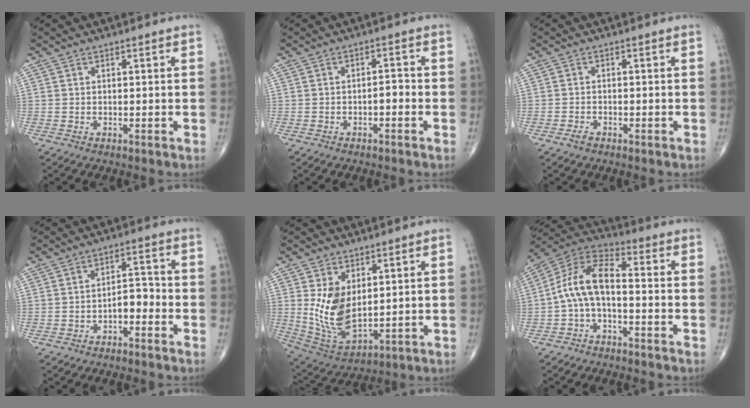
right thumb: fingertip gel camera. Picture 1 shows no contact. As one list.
[{"total": 2.1, "force": [-0.9, 1.0, 1.6], "torque": [-0.017, 0.013, -0.016]}, {"total": 1.3, "force": [-1.0, 0.6, 0.7], "torque": [-0.017, 0.004, -0.019]}, {"total": 4.3, "force": [-2.1, 2.3, 3.0], "torque": [-0.033, 0.031, -0.037]}, {"total": 11.2, "force": [2.3, 6.5, 8.8], "torque": [-0.153, -0.023, 0.064]}, {"total": 9.9, "force": [-1.8, 4.8, 8.5], "torque": [-0.162, 0.046, -0.047]}]